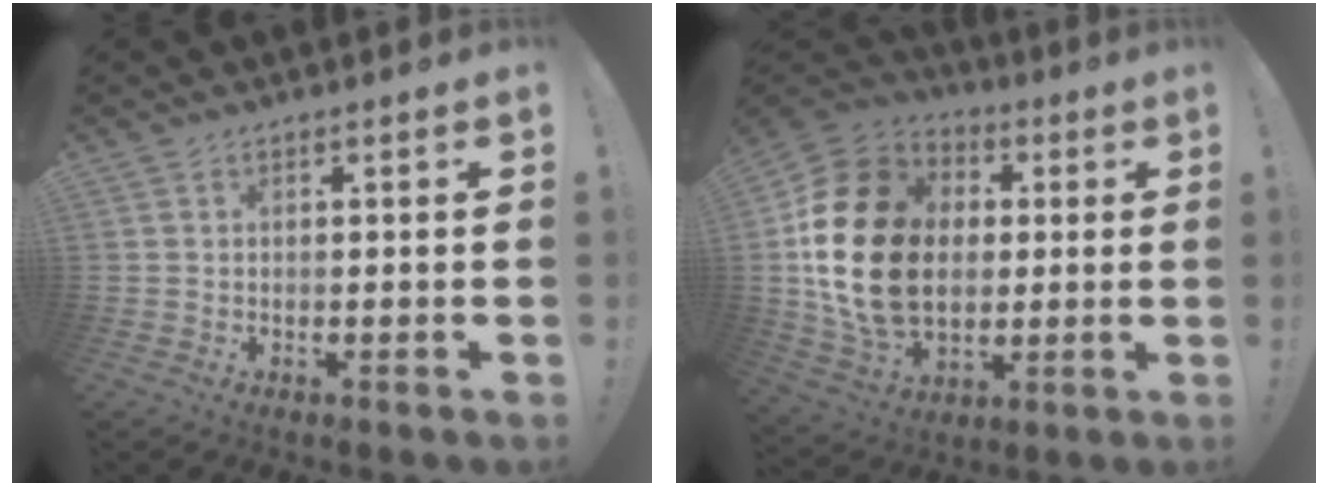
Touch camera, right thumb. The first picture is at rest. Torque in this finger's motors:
{"motor_torque": [0.70, 1.79, 1.99, 0.26, 0.73]}